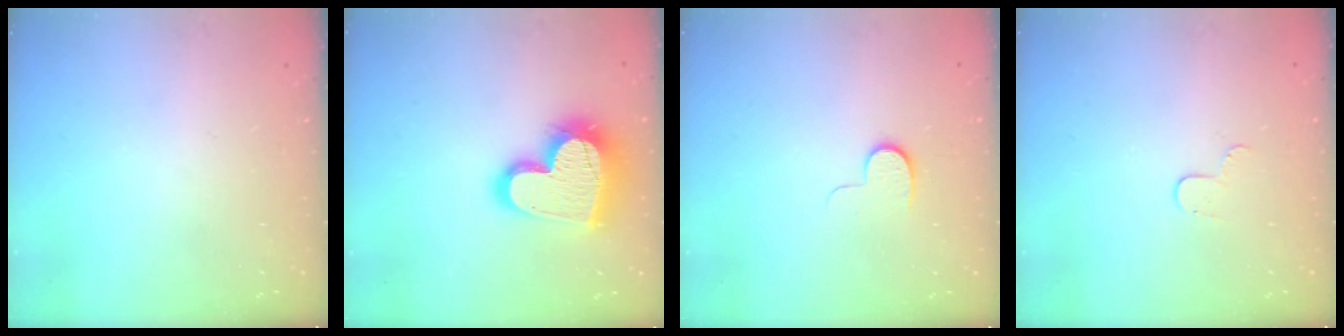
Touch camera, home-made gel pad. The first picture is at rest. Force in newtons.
{"total": 21.2, "press": 21.1, "slide": 1.9}
{"total": 5.3, "press": 5.3, "slide": 0.5}
{"total": 4.2, "press": 4.2, "slide": 0.4}